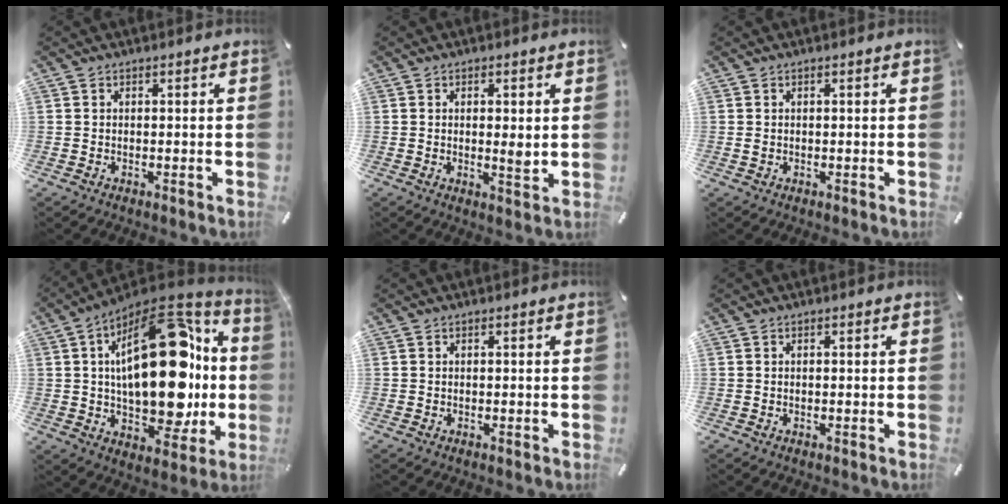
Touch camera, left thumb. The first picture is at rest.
{"total": 3.8, "force": [0.4, 1.2, 3.5], "torque": [-0.050, -0.008, 0.004]}
{"total": 0.7, "force": [0.0, 0.4, 0.6], "torque": [-0.012, 0.002, -0.001]}
{"total": 29.4, "force": [3.9, 15.2, 24.9], "torque": [-0.395, -0.022, 0.072]}
{"total": 0.0}
{"total": 0.0}